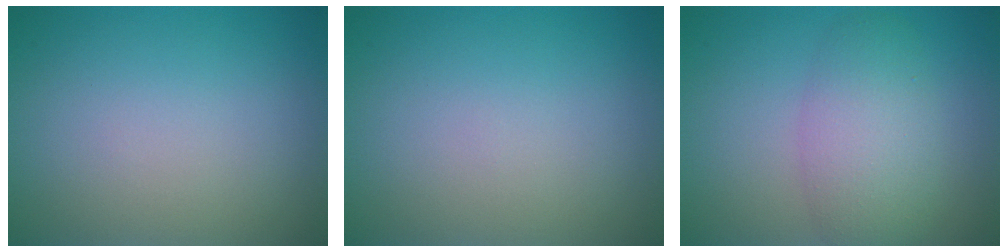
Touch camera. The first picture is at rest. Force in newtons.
{"total": 0.0}
{"total": 4.7, "press": 4.7, "slide": 0.1}